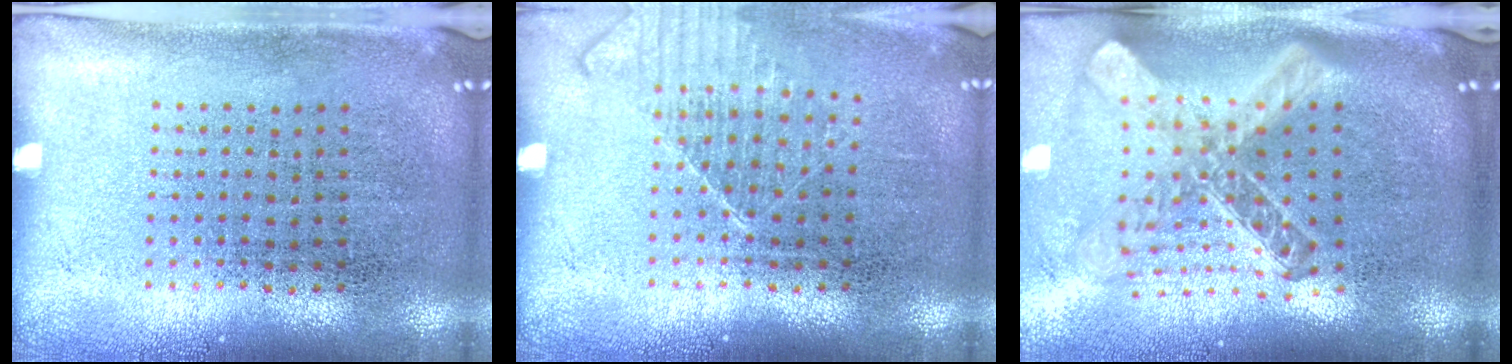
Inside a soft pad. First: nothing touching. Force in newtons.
{"total": 1.1, "press": 1.1, "slide": 0.1}
{"total": 2.7, "press": 2.0, "slide": 1.9}